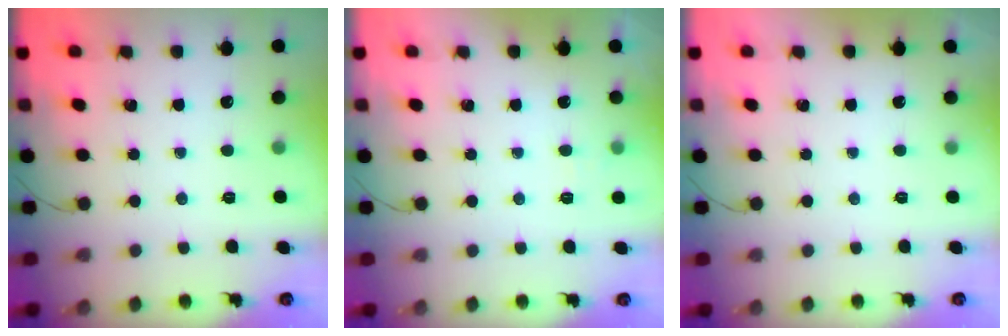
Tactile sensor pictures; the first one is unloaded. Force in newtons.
{"total": 2.6, "press": 2.1, "slide": 1.5}
{"total": 1.8, "press": 1.7, "slide": 0.3}